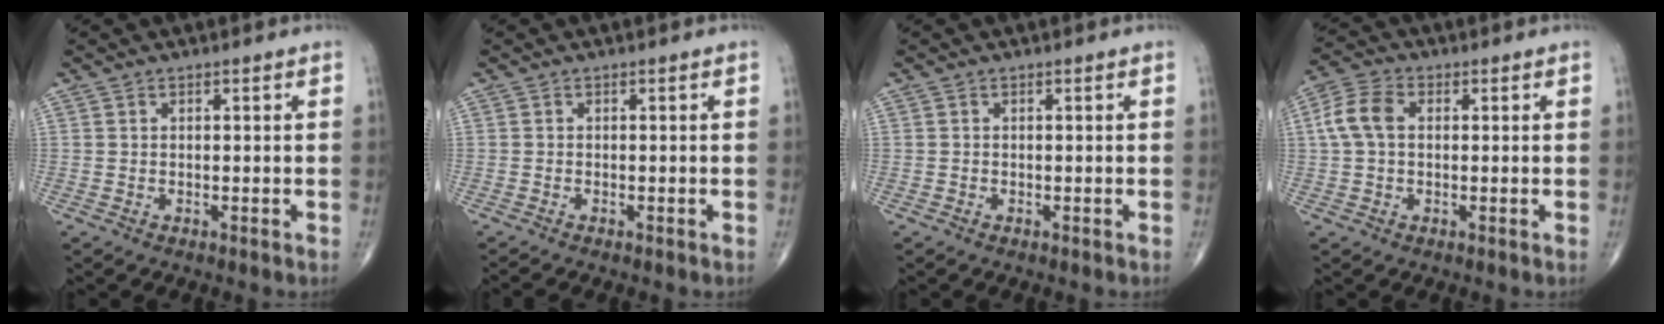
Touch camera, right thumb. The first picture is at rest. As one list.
[{"total": 0.8, "force": [-0.7, -0.1, 0.4], "torque": [-0.014, -0.002, -0.015]}, {"total": 0.0}, {"total": 6.6, "force": [0.8, 4.4, 4.9], "torque": [-0.107, 0.020, 0.010]}]